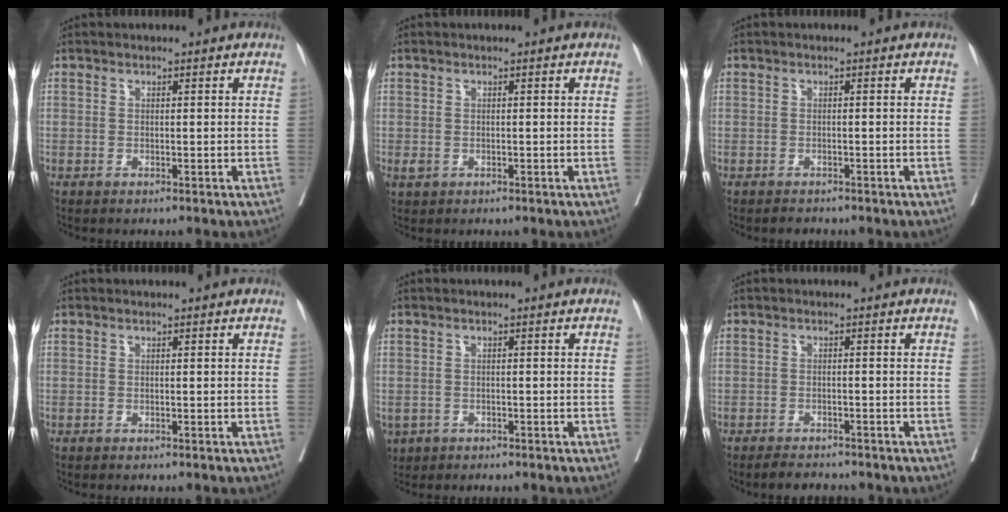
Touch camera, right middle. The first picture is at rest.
{"total": 1.1, "force": [-0.3, 0.9, 0.6], "torque": [-0.012, 0.001, 0.000]}
{"total": 1.3, "force": [-1.2, 0.4, 0.2], "torque": [-0.006, -0.001, -0.018]}
{"total": 0.0}
{"total": 4.9, "force": [-2.6, 3.7, 1.9], "torque": [-0.053, -0.004, -0.038]}
{"total": 3.7, "force": [-3.4, 0.9, 1.1], "torque": [-0.017, -0.005, -0.051]}